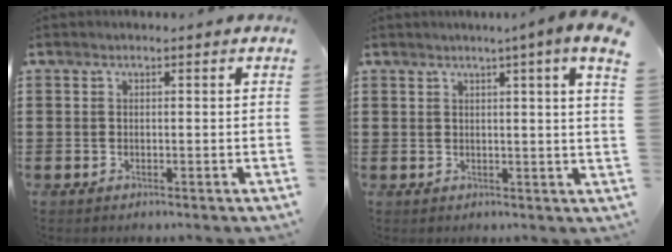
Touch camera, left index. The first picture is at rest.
{"total": 3.7, "force": [2.3, -1.2, 2.6], "torque": [-0.043, -0.011, 0.035]}